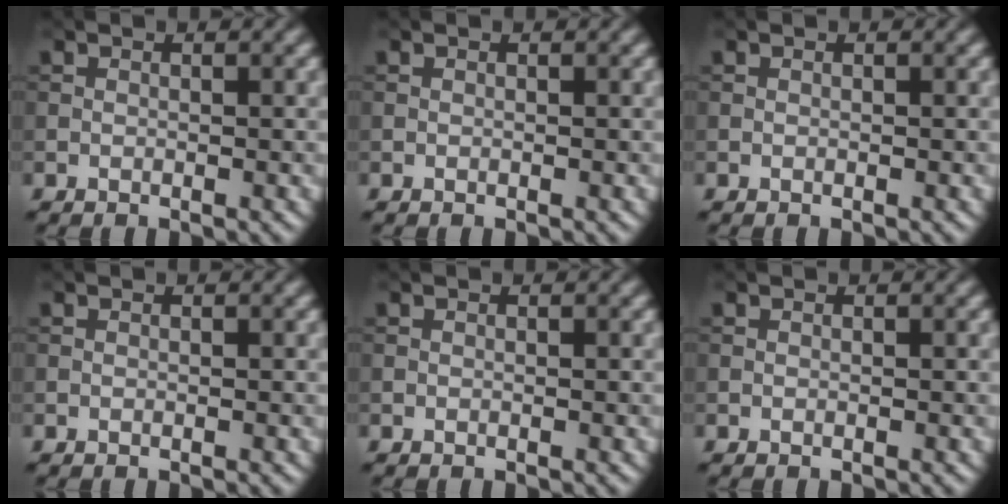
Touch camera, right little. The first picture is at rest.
{"total": 0.0}
{"total": 0.0}
{"total": 0.0}
{"total": 0.0}
{"total": 0.0}